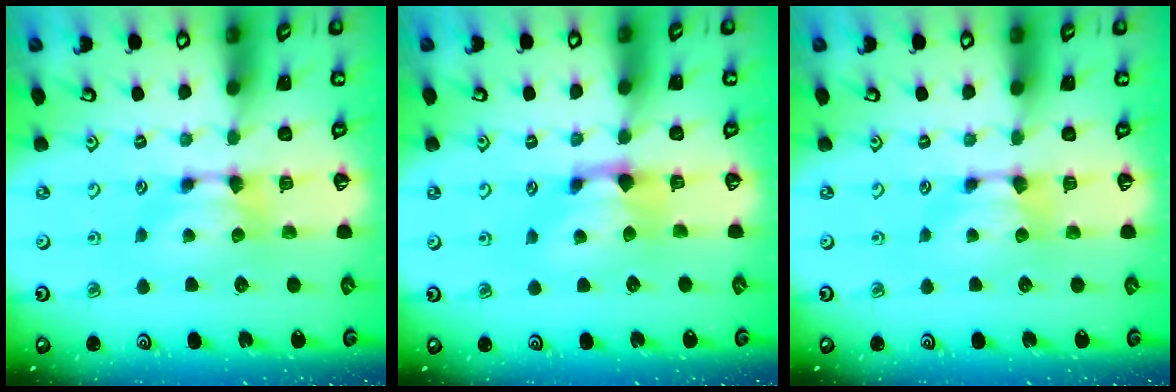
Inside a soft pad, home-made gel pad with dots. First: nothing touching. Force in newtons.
{"total": 1.2, "press": 0.4, "slide": 1.1}
{"total": 0.0}